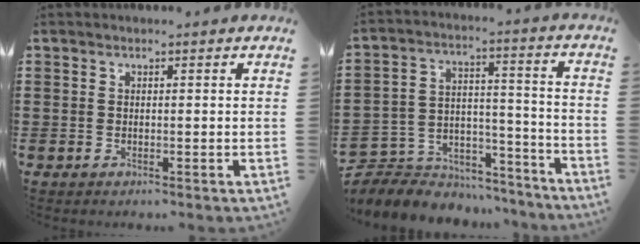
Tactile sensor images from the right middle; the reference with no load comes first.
{"total": 5.6, "force": [-4.8, 2.8, 0.1], "torque": [-0.011, 0.008, -0.099]}